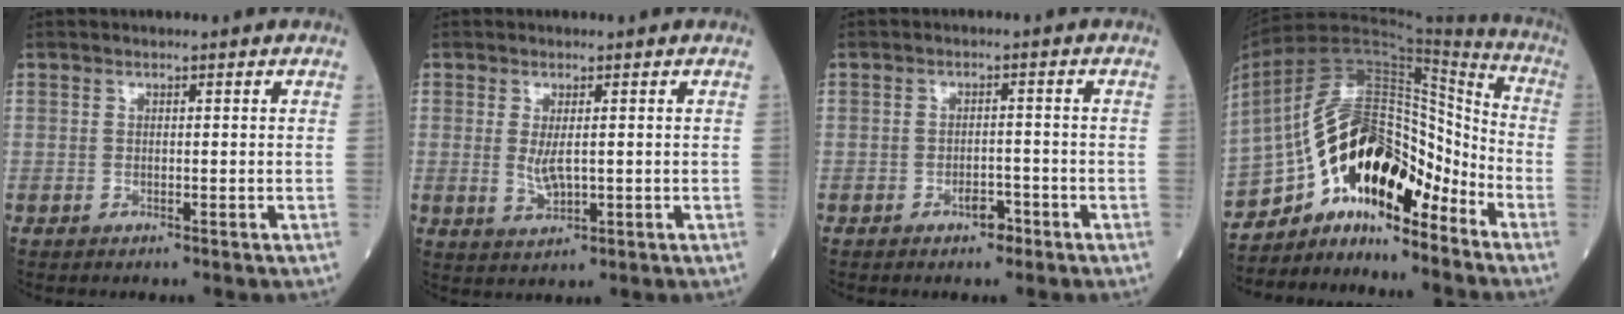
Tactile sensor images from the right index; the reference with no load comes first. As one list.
[{"total": 3.2, "force": [0.2, 1.1, 3.0], "torque": [-0.061, -0.008, 0.008]}, {"total": 2.3, "force": [-1.5, 1.2, 1.3], "torque": [-0.018, 0.004, -0.022]}, {"total": 18.0, "force": [-12.3, 6.5, 11.5], "torque": [-0.208, 0.054, -0.216]}]